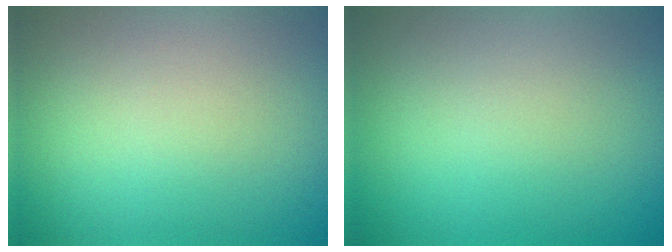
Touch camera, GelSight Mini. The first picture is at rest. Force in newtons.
{"total": 0.0}